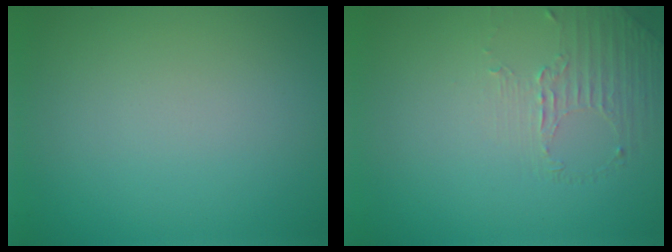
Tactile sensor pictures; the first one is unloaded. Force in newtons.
{"total": 1.4, "press": 0.6, "slide": 1.2}